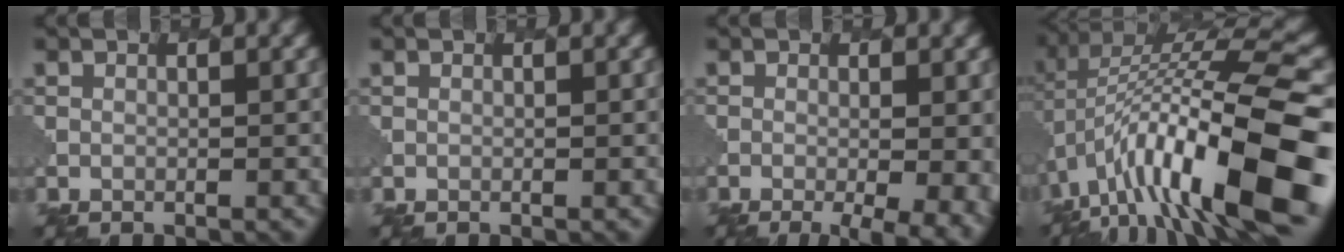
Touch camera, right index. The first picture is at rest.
{"total": 0.0}
{"total": 8.2, "force": [-2.3, 3.7, 6.9], "torque": [-0.040, 0.007, -0.019]}
{"total": 14.9, "force": [-3.5, 5.3, 13.5], "torque": [-0.225, 0.024, -0.063]}